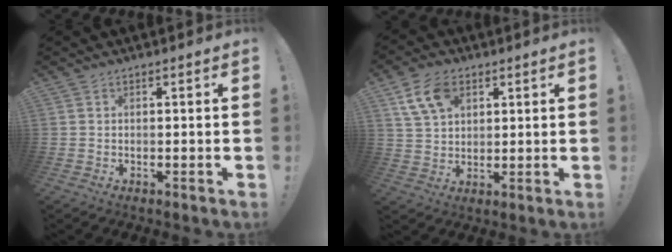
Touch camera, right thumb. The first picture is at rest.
{"total": 9.6, "force": [4.5, 5.8, 6.3], "torque": [-0.112, -0.007, 0.085]}